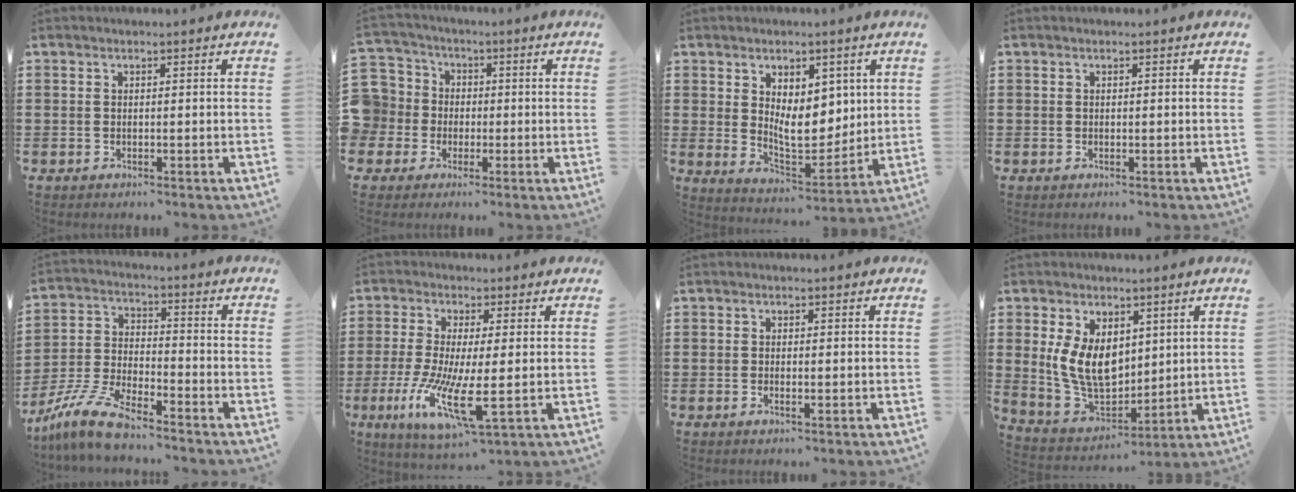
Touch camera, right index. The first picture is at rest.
{"total": 6.9, "force": [-0.7, 6.8, 0.6], "torque": [-0.070, 0.000, -0.021]}
{"total": 7.9, "force": [2.6, 5.1, 5.5], "torque": [-0.085, -0.009, 0.046]}
{"total": 0.0}
{"total": 8.9, "force": [-7.7, 1.3, 4.3], "torque": [-0.108, 0.002, -0.155]}
{"total": 9.8, "force": [-2.3, 2.2, 9.3], "torque": [-0.192, -0.017, -0.038]}
{"total": 0.7, "force": [-0.1, 0.2, 0.7], "torque": [-0.012, -0.002, -0.001]}
{"total": 9.5, "force": [2.2, 6.5, 6.5], "torque": [-0.165, 0.004, 0.042]}